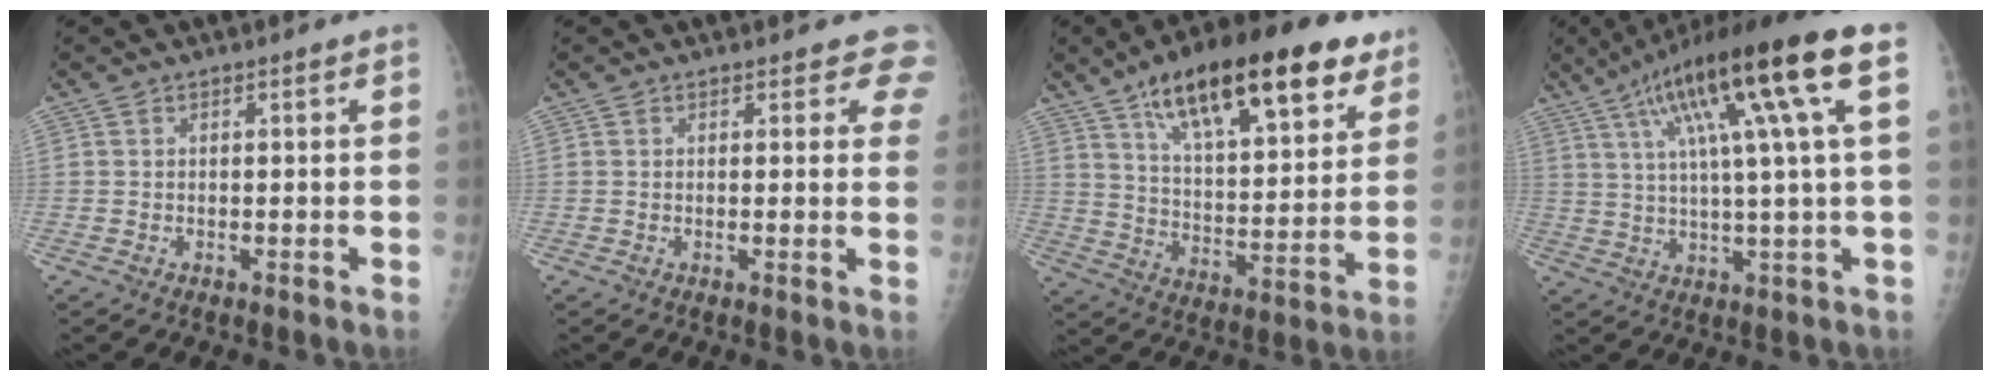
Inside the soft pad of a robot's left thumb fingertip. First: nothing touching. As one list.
[{"total": 4.5, "force": [3.9, 2.1, 0.9], "torque": [0.030, -0.016, 0.022]}, {"total": 26.4, "force": [15.5, 9.7, 19.0], "torque": [-0.262, -0.030, 0.244]}, {"total": 18.8, "force": [7.4, 1.3, 17.2], "torque": [-0.284, 0.013, 0.116]}]